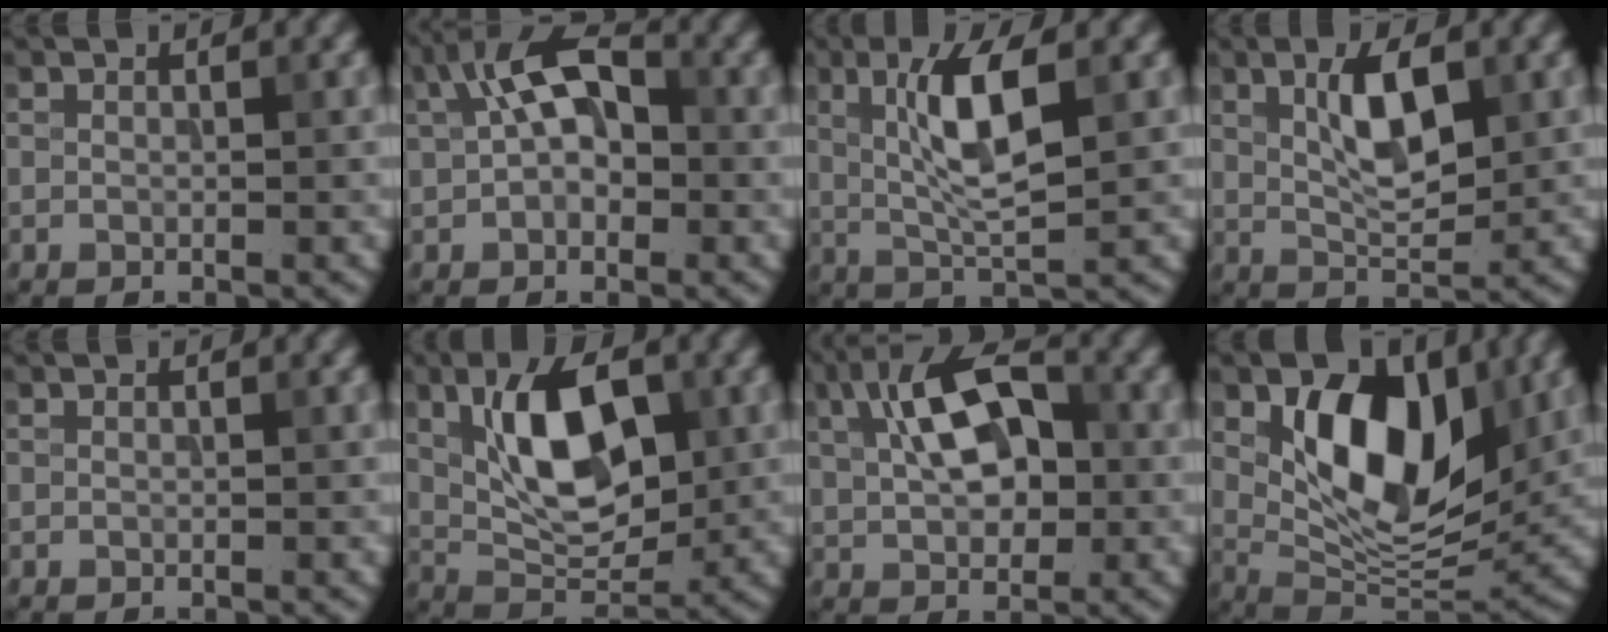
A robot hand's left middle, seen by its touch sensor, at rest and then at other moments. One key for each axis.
{"total": 7.4, "fx": 1.5, "fy": 4.3, "fz": 5.7, "tx": -0.100, "ty": 0.027, "tz": 0.012}
{"total": 5.9, "fx": 1.3, "fy": 1.4, "fz": 5.6, "tx": -0.110, "ty": 0.005, "tz": 0.026}
{"total": 5.0, "fx": 1.3, "fy": 1.8, "fz": 4.4, "tx": -0.085, "ty": 0.002, "tz": 0.025}
{"total": 0.0}
{"total": 8.7, "fx": 1.8, "fy": 4.2, "fz": 7.4, "tx": -0.123, "ty": 0.003, "tz": 0.028}
{"total": 8.5, "fx": 1.9, "fy": 4.7, "fz": 6.8, "tx": -0.111, "ty": 0.029, "tz": 0.019}
{"total": 10.4, "fx": 3.0, "fy": 5.8, "fz": 8.1, "tx": -0.126, "ty": -0.013, "tz": 0.048}